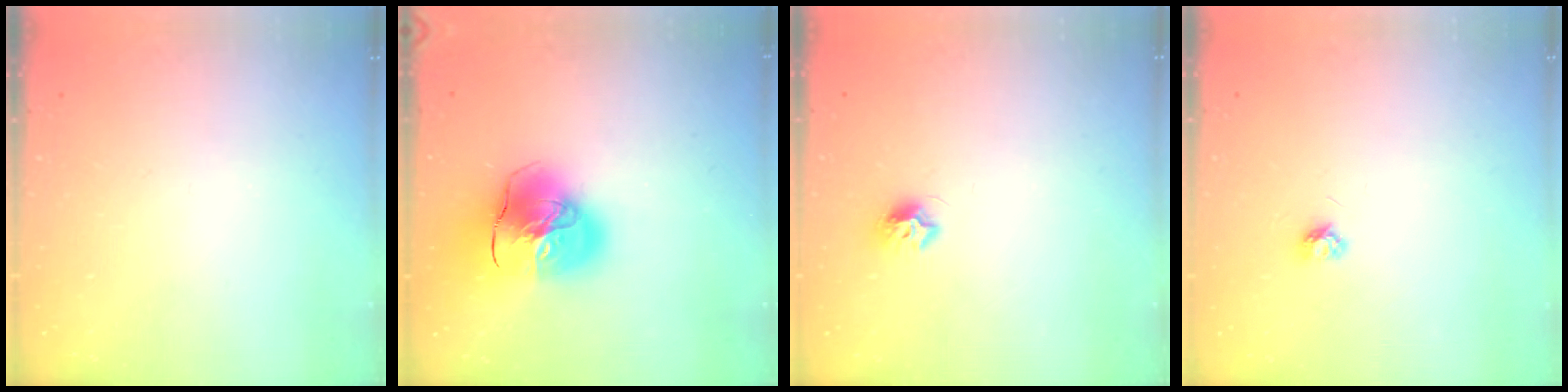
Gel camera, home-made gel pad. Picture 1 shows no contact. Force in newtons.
{"total": 17.4, "press": 17.2, "slide": 2.3}
{"total": 7.1, "press": 7.0, "slide": 0.3}
{"total": 3.5, "press": 3.4, "slide": 0.3}